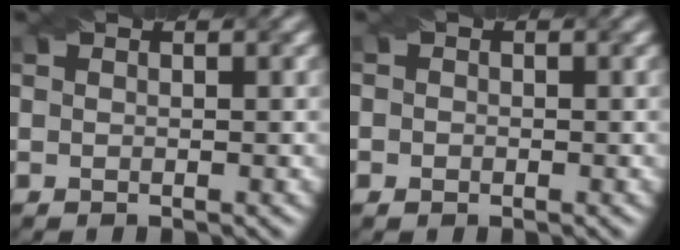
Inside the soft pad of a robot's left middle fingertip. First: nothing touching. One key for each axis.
{"total": 0.8, "fx": -0.2, "fy": 0.8, "fz": 0.2, "tx": 0.001, "ty": -0.004, "tz": -0.005}